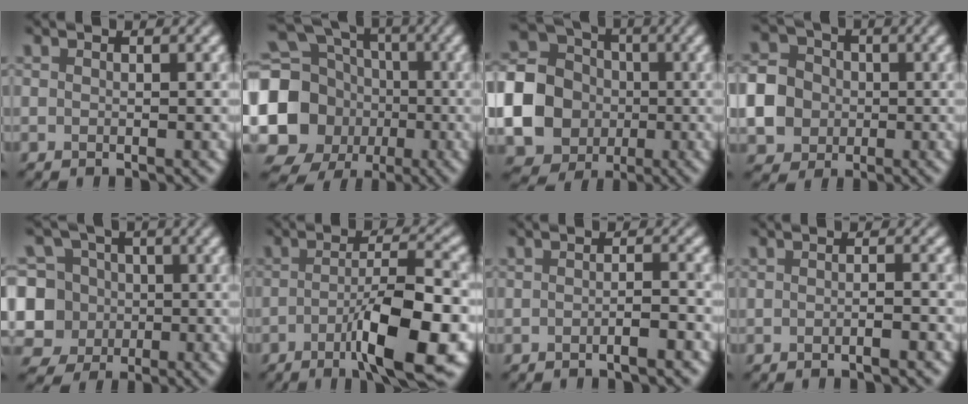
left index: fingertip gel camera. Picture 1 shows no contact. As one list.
[{"total": 16.6, "force": [-1.7, 15.1, 6.7], "torque": [-0.163, -0.026, -0.065]}, {"total": 21.8, "force": [-2.6, 20.6, 6.6], "torque": [-0.197, -0.011, -0.101]}, {"total": 7.5, "force": [-1.2, 6.8, 3.0], "torque": [-0.075, -0.007, -0.043]}, {"total": 9.6, "force": [-0.5, 9.1, 3.1], "torque": [-0.092, 0.026, -0.033]}, {"total": 8.9, "force": [-3.6, 1.6, 8.0], "torque": [-0.121, 0.008, -0.065]}, {"total": 2.0, "force": [-1.0, 0.4, 1.7], "torque": [-0.018, 0.005, -0.019]}, {"total": 1.6, "force": [-0.7, 0.4, 1.4], "torque": [-0.017, 0.000, -0.016]}]